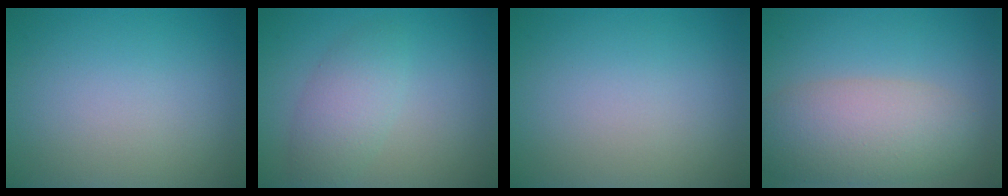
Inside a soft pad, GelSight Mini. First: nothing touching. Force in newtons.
{"total": 3.1, "press": 3.1, "slide": 0.2}
{"total": 0.0}
{"total": 6.8, "press": 6.8, "slide": 0.2}